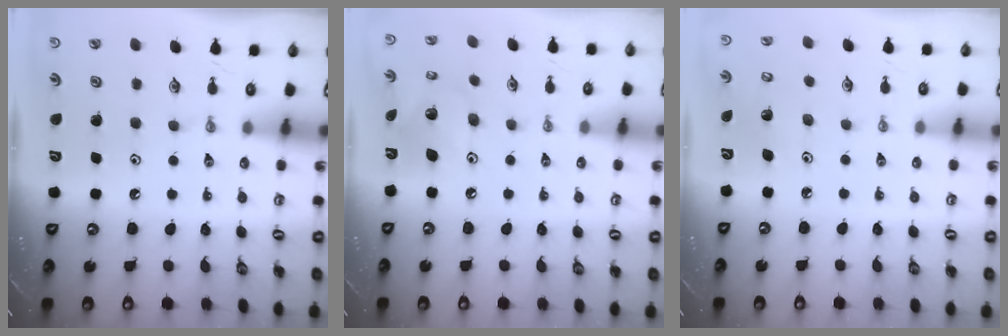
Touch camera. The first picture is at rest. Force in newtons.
{"total": 8.5, "press": 8.4, "slide": 0.6}
{"total": 3.0, "press": 3.0, "slide": 0.2}